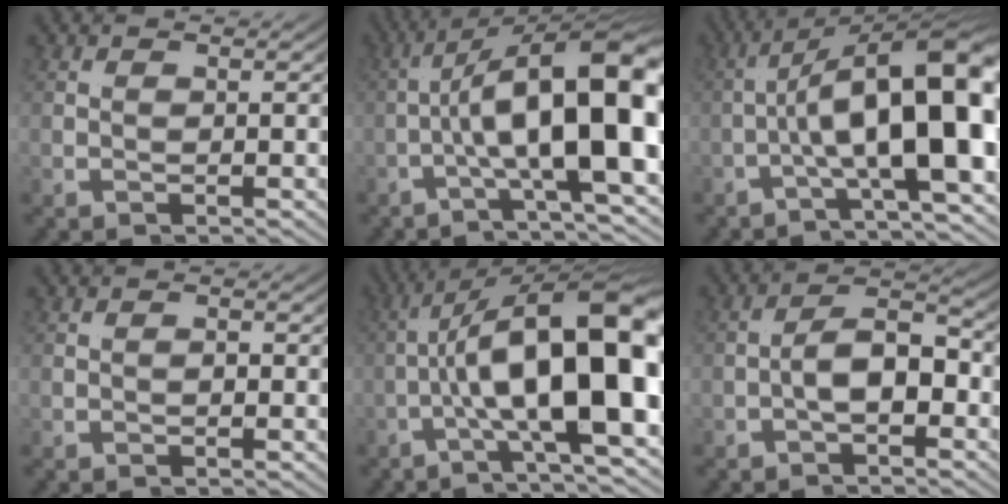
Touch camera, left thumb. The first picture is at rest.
{"total": 14.5, "force": [-1.7, 4.0, 13.9], "torque": [-0.188, 0.006, -0.038]}
{"total": 13.1, "force": [-1.6, 3.2, 12.5], "torque": [-0.173, 0.012, -0.042]}
{"total": 0.6, "force": [-0.4, 0.4, 0.2], "torque": [-0.007, -0.004, -0.004]}
{"total": 16.1, "force": [-1.6, 5.0, 15.2], "torque": [-0.214, 0.003, -0.036]}
{"total": 4.5, "force": [-2.2, 2.1, 3.2], "torque": [-0.072, -0.004, -0.045]}